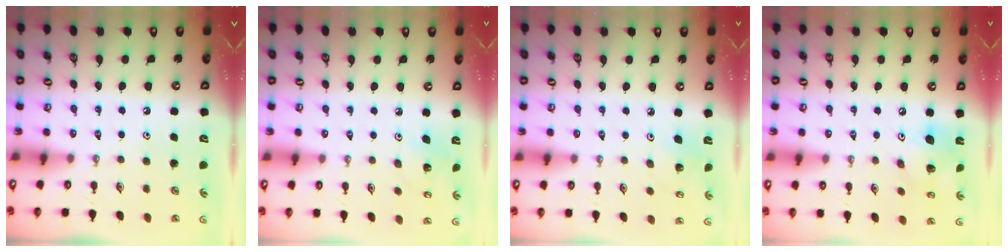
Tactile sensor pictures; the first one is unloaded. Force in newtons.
{"total": 3.5, "press": 3.5, "slide": 0.1}
{"total": 4.6, "press": 4.5, "slide": 1.2}
{"total": 12.6, "press": 12.5, "slide": 2.2}